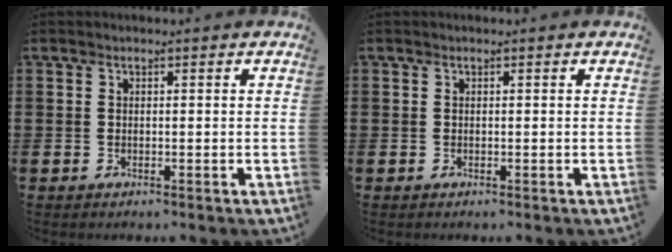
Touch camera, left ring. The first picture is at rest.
{"total": 0.0}